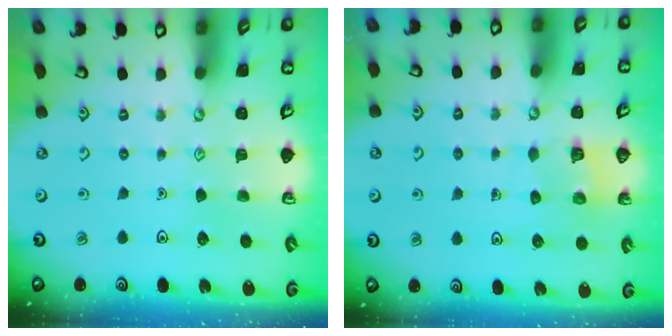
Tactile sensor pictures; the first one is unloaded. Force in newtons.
{"total": 4.7, "press": 4.7, "slide": 0.3}